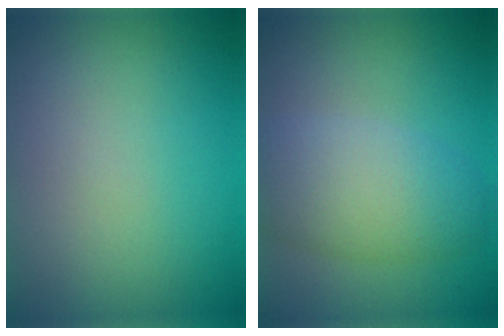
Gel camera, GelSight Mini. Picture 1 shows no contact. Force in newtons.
{"total": 6.4, "press": 6.4, "slide": 0.1}